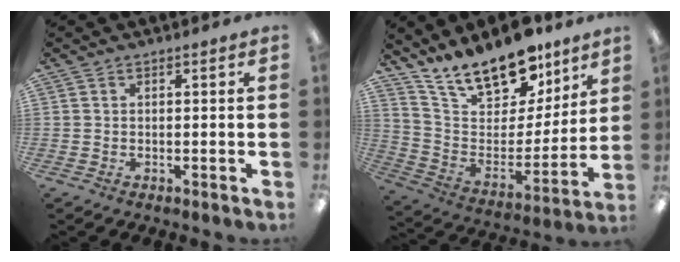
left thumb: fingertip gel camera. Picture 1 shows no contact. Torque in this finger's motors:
{"motor_torque": [0.62, 0.57, 1.10, -1.67, 0.24]}